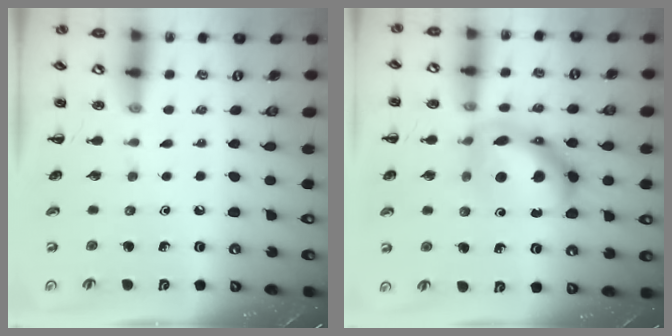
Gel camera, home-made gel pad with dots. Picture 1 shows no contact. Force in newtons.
{"total": 14.7, "press": 14.6, "slide": 0.9}